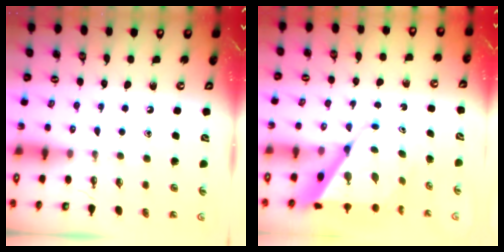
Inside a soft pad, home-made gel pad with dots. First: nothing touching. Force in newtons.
{"total": 9.3, "press": 9.3, "slide": 0.7}